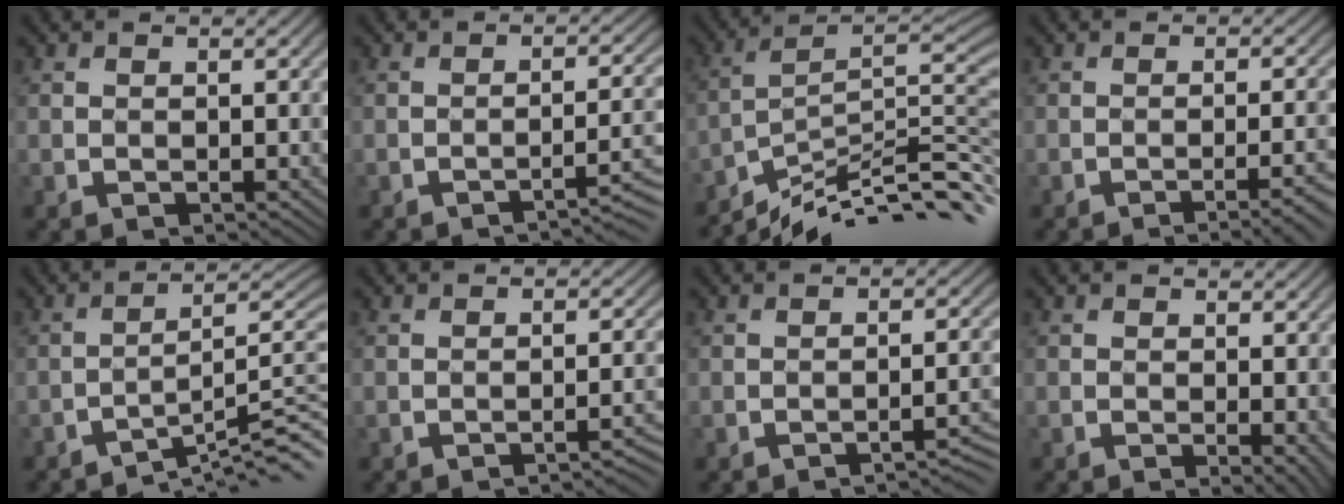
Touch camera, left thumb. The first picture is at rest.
{"total": 4.7, "force": [-2.6, 1.0, 3.8], "torque": [-0.047, 0.015, -0.047]}
{"total": 11.5, "force": [-7.8, 2.1, 8.2], "torque": [-0.126, 0.013, -0.129]}
{"total": 5.5, "force": [-2.9, 1.0, 4.6], "torque": [-0.060, 0.010, -0.042]}
{"total": 8.7, "force": [-5.2, 1.6, 6.7], "torque": [-0.090, 0.006, -0.078]}
{"total": 3.3, "force": [-2.1, 0.6, 2.4], "torque": [-0.024, 0.012, -0.037]}
{"total": 3.5, "force": [-2.5, 0.5, 2.5], "torque": [-0.028, 0.013, -0.044]}
{"total": 1.9, "force": [-0.2, 0.4, 1.9], "torque": [-0.025, -0.004, -0.004]}